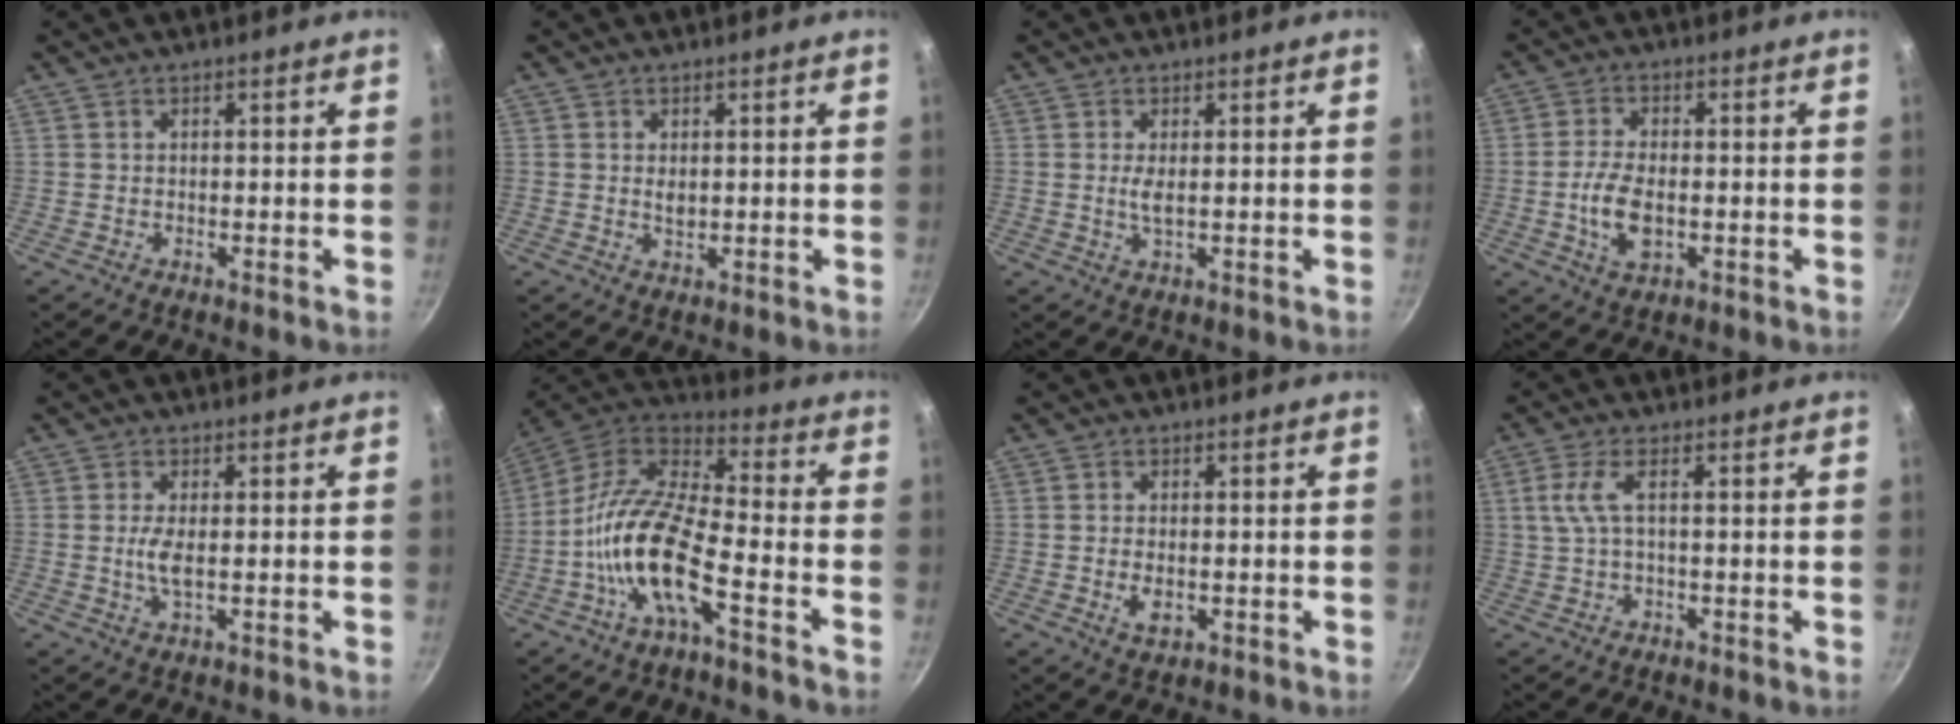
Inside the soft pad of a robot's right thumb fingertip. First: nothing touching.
{"total": 1.7, "force": [0.4, 1.0, 1.3], "torque": [-0.020, -0.004, 0.008]}
{"total": 2.2, "force": [0.3, 0.7, 2.1], "torque": [-0.043, -0.004, 0.007]}
{"total": 6.6, "force": [-1.3, 3.4, 5.5], "torque": [-0.110, 0.002, -0.023]}
{"total": 3.3, "force": [0.0, 1.0, 3.1], "torque": [-0.071, -0.003, -0.001]}
{"total": 15.9, "force": [-6.2, 5.3, 13.6], "torque": [-0.264, 0.050, -0.138]}
{"total": 3.3, "force": [-0.8, 1.7, 2.7], "torque": [-0.052, -0.006, -0.011]}
{"total": 4.2, "force": [0.3, 0.9, 4.0], "torque": [-0.099, 0.005, 0.009]}